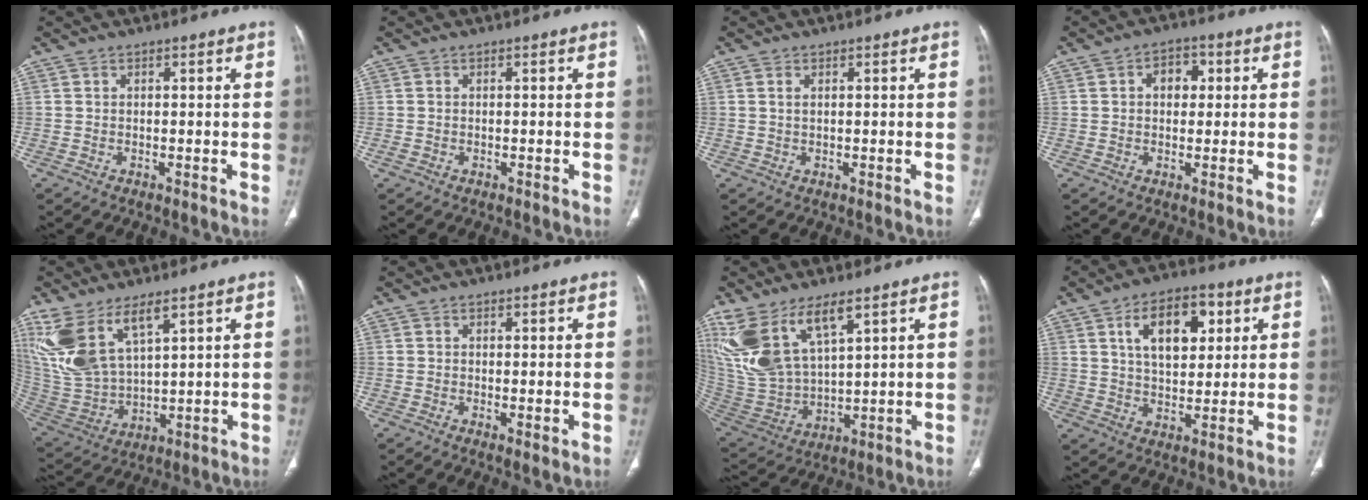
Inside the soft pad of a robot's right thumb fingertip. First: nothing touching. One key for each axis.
{"total": 0.6, "fx": -0.2, "fy": 0.4, "fz": 0.3, "tx": -0.010, "ty": 0.001, "tz": -0.004}
{"total": 1.1, "fx": 0.5, "fy": 0.5, "fz": 0.9, "tx": -0.022, "ty": 0.004, "tz": 0.012}
{"total": 5.0, "fx": 1.0, "fy": 3.6, "fz": 3.3, "tx": -0.028, "ty": 0.008, "tz": 0.011}
{"total": 14.6, "fx": 8.4, "fy": 6.2, "fz": 10.3, "tx": -0.216, "ty": -0.032, "tz": 0.193}
{"total": 1.3, "fx": -0.1, "fy": 0.5, "fz": 1.2, "tx": -0.024, "ty": -0.007, "tz": 0.000}
{"total": 16.1, "fx": 9.3, "fy": 6.7, "fz": 11.3, "tx": -0.231, "ty": -0.035, "tz": 0.209}
{"total": 12.6, "fx": 4.5, "fy": 7.1, "fz": 9.3, "tx": -0.119, "ty": -0.006, "tz": 0.074}